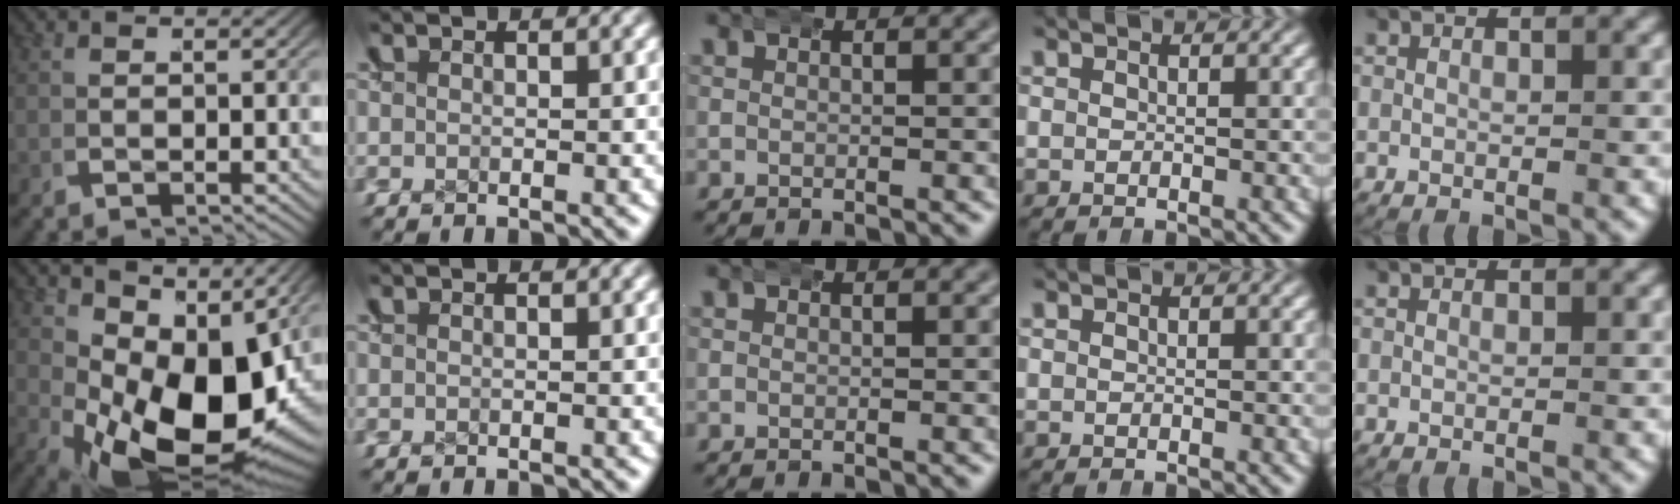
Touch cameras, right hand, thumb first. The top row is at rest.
{"thumb": {"total": 17.0, "force": [-0.7, 9.9, 13.8], "torque": [-0.232, -0.047, 0.020]}}